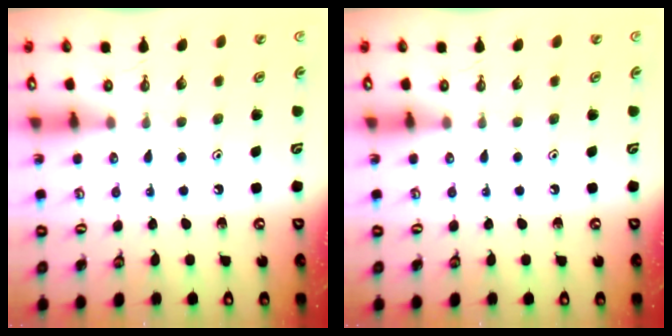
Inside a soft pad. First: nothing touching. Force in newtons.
{"total": 0.0}